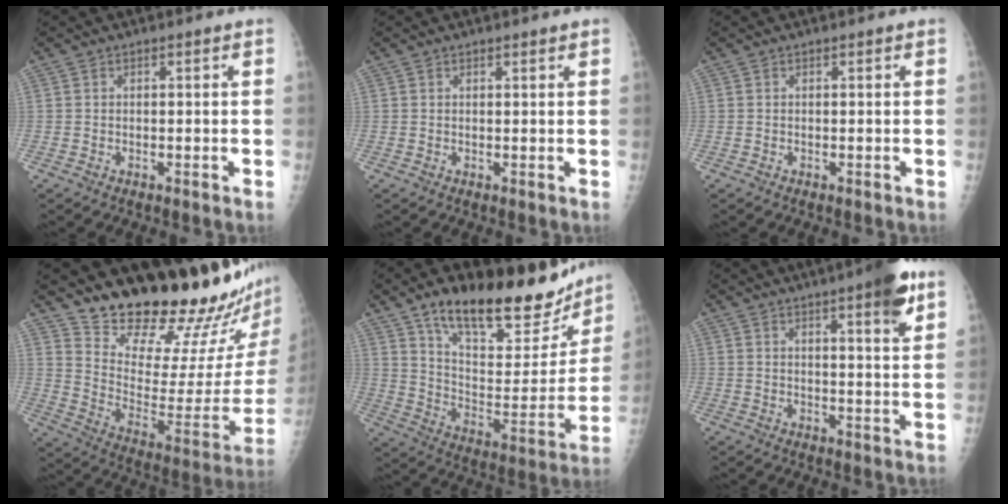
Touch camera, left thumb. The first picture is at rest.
{"total": 0.7, "force": [0.6, 0.1, 0.3], "torque": [-0.003, -0.003, 0.011]}
{"total": 0.0}
{"total": 25.5, "force": [22.6, 4.2, 11.0], "torque": [-0.132, -0.191, 0.324]}
{"total": 26.2, "force": [18.5, 10.0, 15.6], "torque": [-0.186, -0.073, 0.293]}
{"total": 9.2, "force": [5.1, 1.5, 7.5], "torque": [-0.092, -0.021, 0.063]}